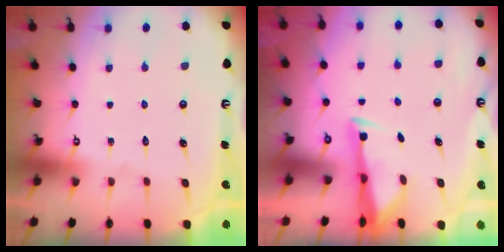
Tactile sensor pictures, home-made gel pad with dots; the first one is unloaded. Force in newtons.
{"total": 3.2, "press": 3.1, "slide": 0.9}